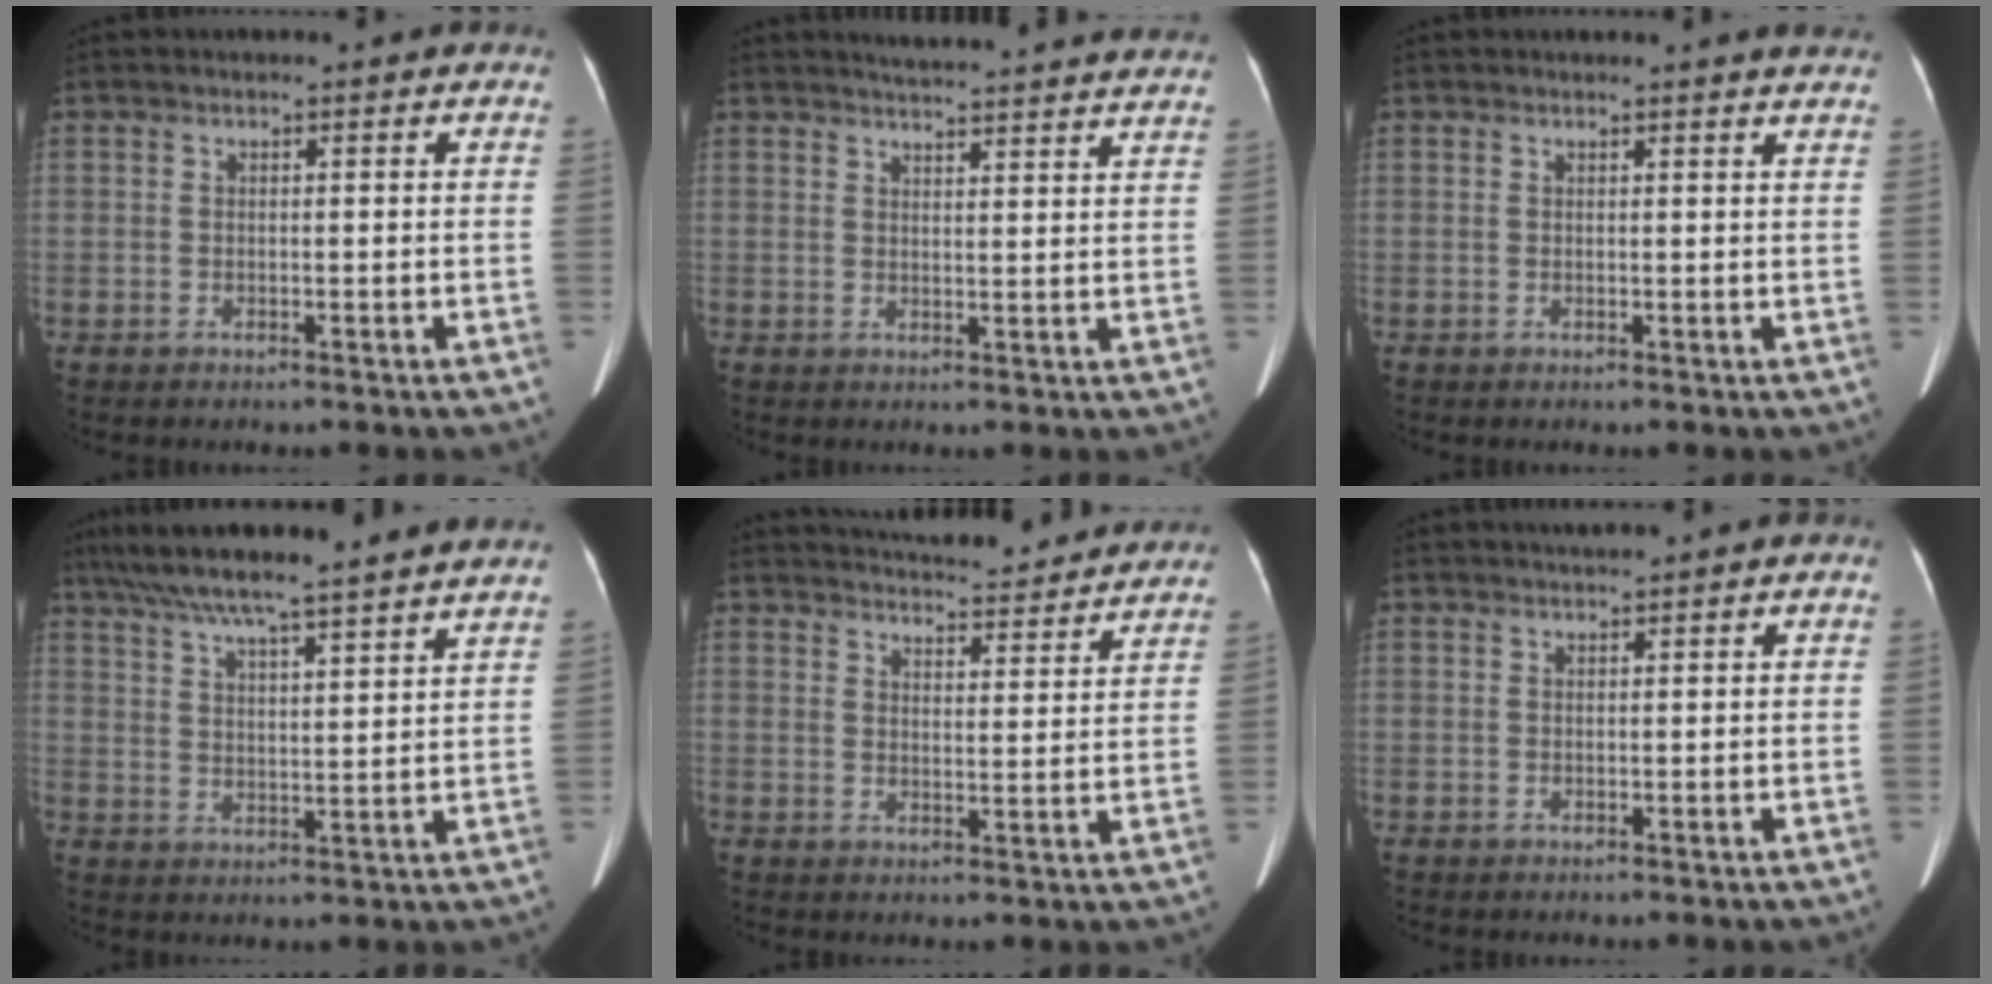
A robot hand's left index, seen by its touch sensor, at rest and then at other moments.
{"total": 9.0, "force": [8.7, 0.0, 2.5], "torque": [-0.033, 0.011, 0.088]}
{"total": 5.0, "force": [4.8, -0.3, 1.6], "torque": [-0.019, -0.001, 0.031]}
{"total": 17.1, "force": [14.6, -0.3, 9.0], "torque": [-0.159, 0.030, 0.213]}
{"total": 15.4, "force": [14.6, 2.4, 4.1], "torque": [-0.055, 0.008, 0.185]}
{"total": 1.0, "force": [0.6, 0.0, 0.8], "torque": [-0.012, 0.011, 0.012]}